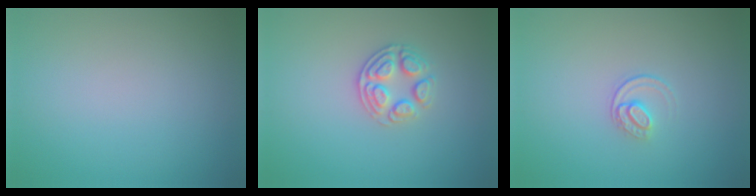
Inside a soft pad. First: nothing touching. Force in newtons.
{"total": 2.7, "press": 2.5, "slide": 0.9}
{"total": 1.4, "press": 0.9, "slide": 1.0}